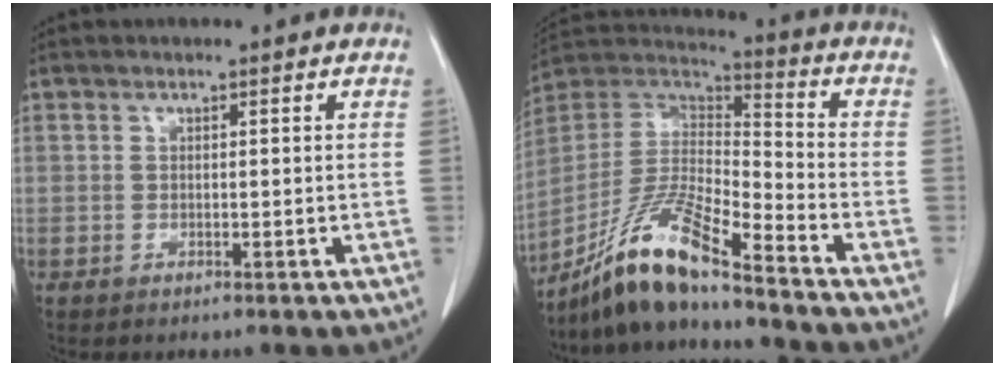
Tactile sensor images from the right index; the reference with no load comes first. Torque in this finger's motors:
{"motor_torque": [1.07, -0.99, 0.26, 0.18]}